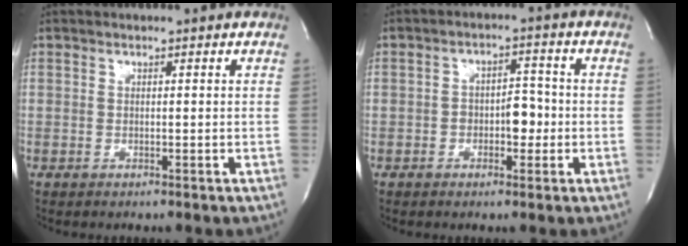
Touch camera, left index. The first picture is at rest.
{"total": 4.4, "force": [-1.2, 2.4, 3.6], "torque": [-0.048, 0.015, -0.018]}